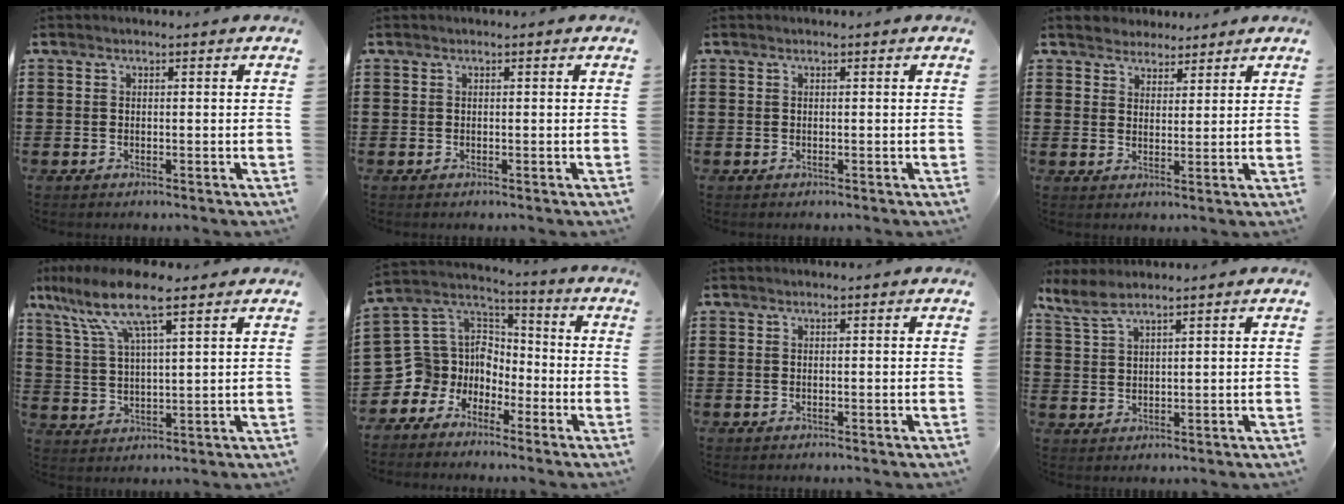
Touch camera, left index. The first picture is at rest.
{"total": 0.0}
{"total": 0.0}
{"total": 3.5, "force": [3.0, 1.7, -0.4], "torque": [-0.006, 0.003, 0.058]}
{"total": 10.2, "force": [6.9, 1.7, 7.3], "torque": [-0.166, -0.013, 0.120]}
{"total": 8.1, "force": [-2.8, 7.6, 1.1], "torque": [-0.077, -0.015, -0.054]}
{"total": 0.0}
{"total": 3.8, "force": [3.0, 0.8, 2.2], "torque": [-0.052, -0.001, 0.057]}